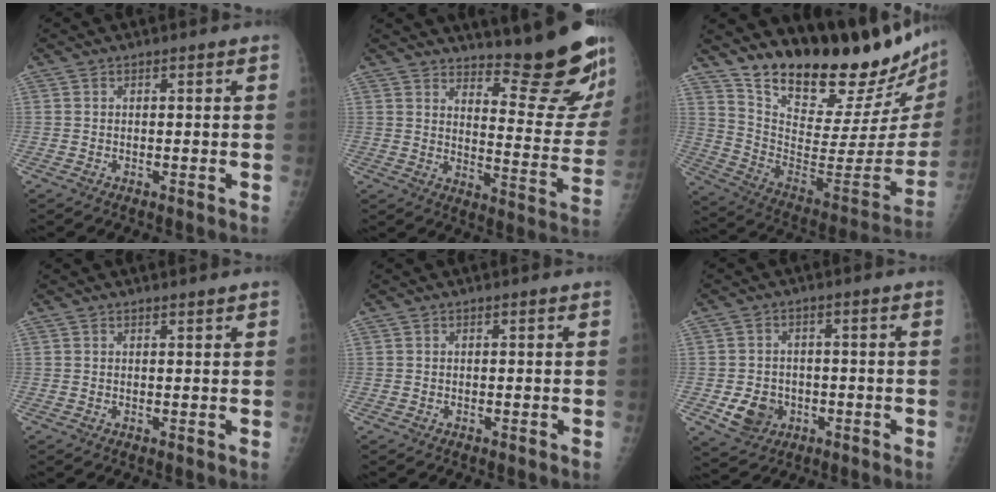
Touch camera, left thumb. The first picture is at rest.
{"total": 18.4, "force": [16.0, 2.9, 8.6], "torque": [-0.082, -0.170, 0.206]}
{"total": 27.6, "force": [23.9, 5.7, 12.8], "torque": [-0.178, -0.179, 0.352]}
{"total": 0.7, "force": [0.6, 0.0, 0.3], "torque": [-0.004, -0.005, 0.010]}
{"total": 0.0}
{"total": 6.6, "force": [-2.1, 5.5, 3.0], "torque": [-0.032, 0.010, -0.027]}